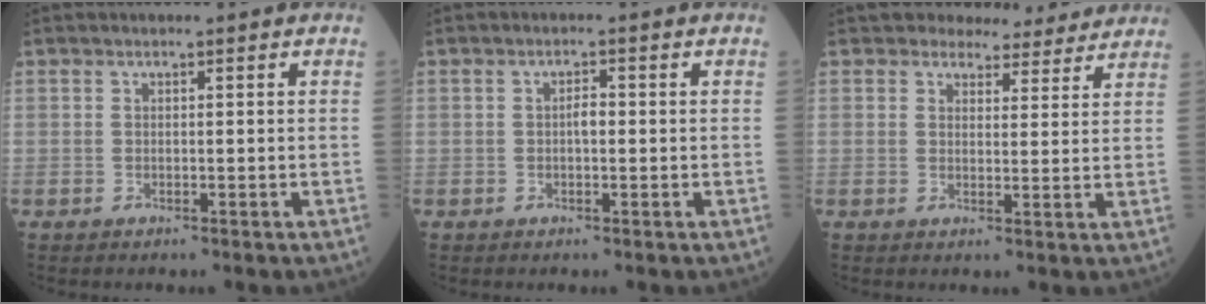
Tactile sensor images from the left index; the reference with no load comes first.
{"total": 1.5, "force": [-0.1, 0.6, 1.4], "torque": [-0.023, 0.005, -0.003]}
{"total": 7.2, "force": [6.7, 2.6, 0.8], "torque": [0.003, 0.004, 0.068]}